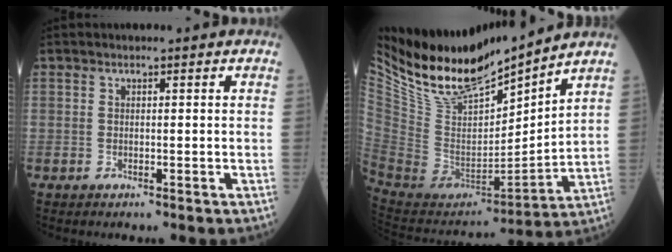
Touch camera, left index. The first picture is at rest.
{"total": 15.7, "force": [14.6, 1.8, 5.4], "torque": [-0.116, -0.019, 0.290]}